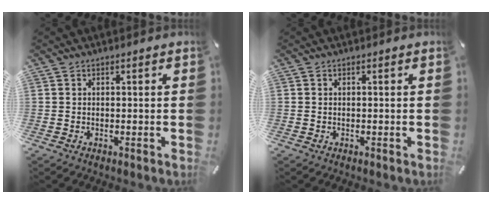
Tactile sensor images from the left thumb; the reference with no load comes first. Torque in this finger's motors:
{"motor_torque": [-0.16, -0.22, 0.00, 0.18, 0.03]}